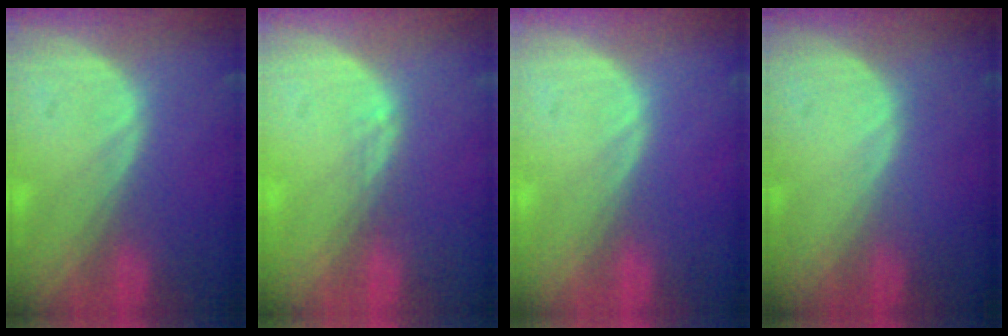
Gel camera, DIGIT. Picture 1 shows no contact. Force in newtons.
{"total": 1.0, "press": 0.7, "slide": 0.7}
{"total": 0.0}
{"total": 0.0}